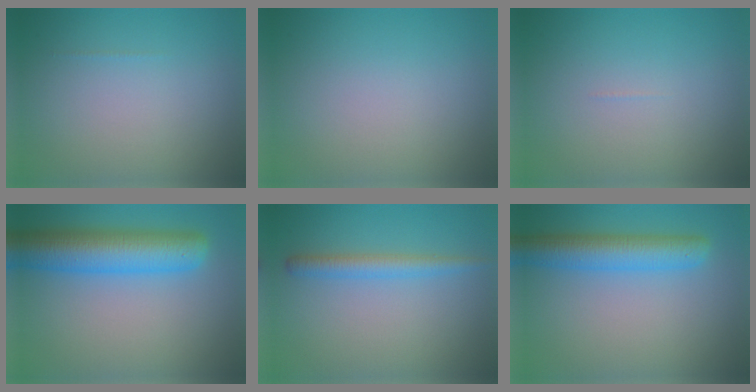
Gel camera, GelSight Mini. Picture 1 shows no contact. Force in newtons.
{"total": 0.0}
{"total": 0.0}
{"total": 7.7, "press": 7.6, "slide": 0.4}
{"total": 2.3, "press": 2.3, "slide": 0.1}
{"total": 5.1, "press": 5.1, "slide": 0.3}